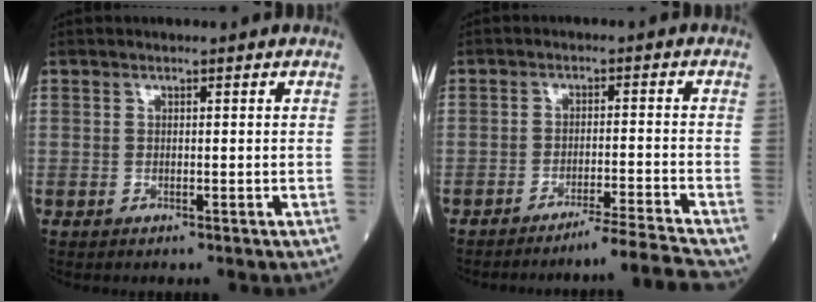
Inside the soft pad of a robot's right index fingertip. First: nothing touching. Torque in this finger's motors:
{"motor_torque": [-0.41, -0.56, 0.13, 0.01]}